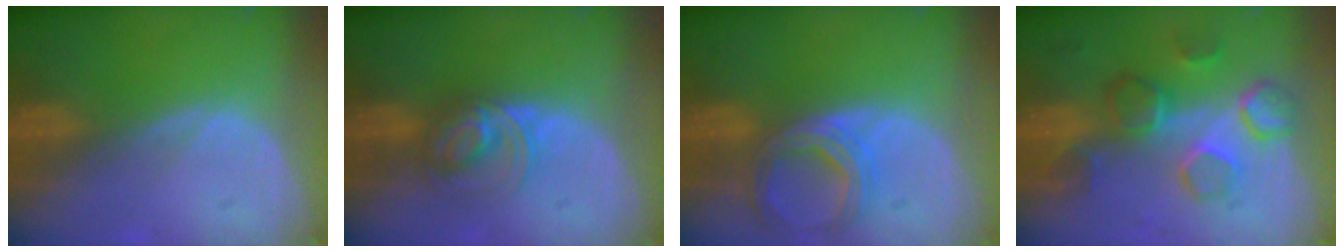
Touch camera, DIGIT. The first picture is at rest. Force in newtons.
{"total": 5.4, "press": 5.4, "slide": 0.5}
{"total": 7.0, "press": 6.5, "slide": 2.7}
{"total": 8.6, "press": 8.0, "slide": 3.0}